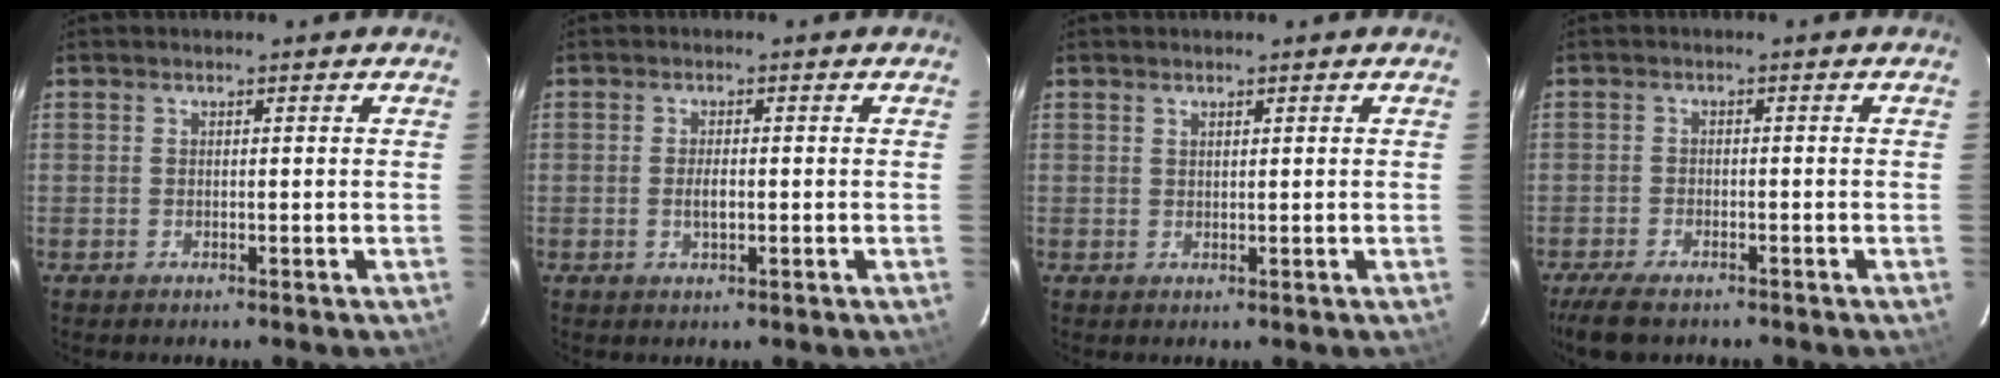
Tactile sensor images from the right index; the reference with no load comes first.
{"total": 2.3, "force": [-0.4, 0.9, 2.1], "torque": [-0.039, -0.003, -0.006]}
{"total": 0.7, "force": [0.6, 0.2, 0.2], "torque": [-0.005, 0.001, 0.011]}
{"total": 6.1, "force": [-4.8, 2.1, 3.1], "torque": [-0.083, -0.015, -0.089]}